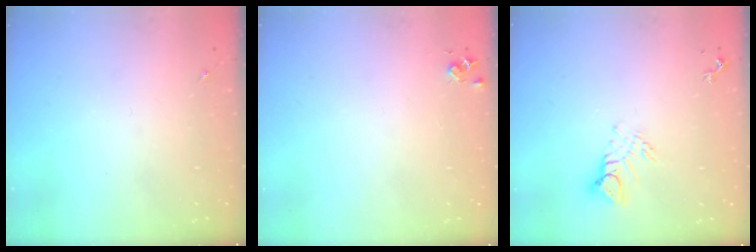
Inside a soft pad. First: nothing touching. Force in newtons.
{"total": 4.4, "press": 4.4, "slide": 0.5}
{"total": 6.8, "press": 6.8, "slide": 0.5}